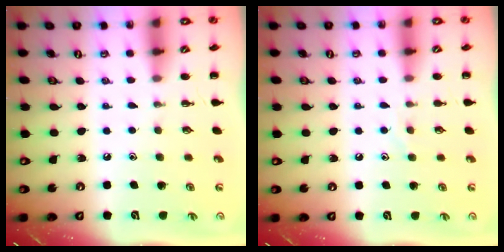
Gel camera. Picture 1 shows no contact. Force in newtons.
{"total": 5.4, "press": 5.3, "slide": 0.9}